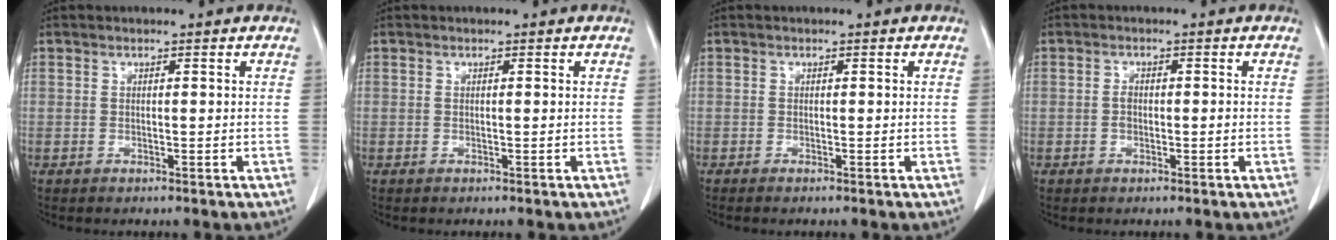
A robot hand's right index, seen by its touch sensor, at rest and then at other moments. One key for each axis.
{"total": 0.0}
{"total": 0.6, "fx": -0.4, "fy": 0.0, "fz": 0.4, "tx": -0.010, "ty": -0.002, "tz": -0.009}
{"total": 1.7, "fx": -0.3, "fy": 0.9, "fz": 1.4, "tx": -0.024, "ty": 0.003, "tz": -0.005}